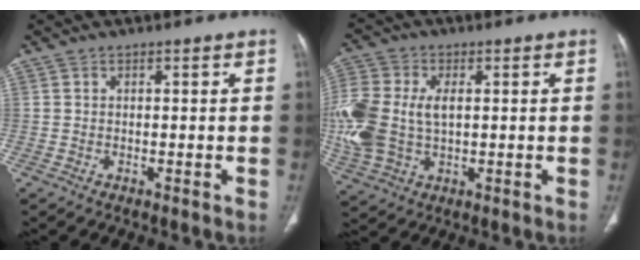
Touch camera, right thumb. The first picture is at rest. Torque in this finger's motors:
{"motor_torque": [0.16, 0.22, 1.33, 0.29, 0.16]}